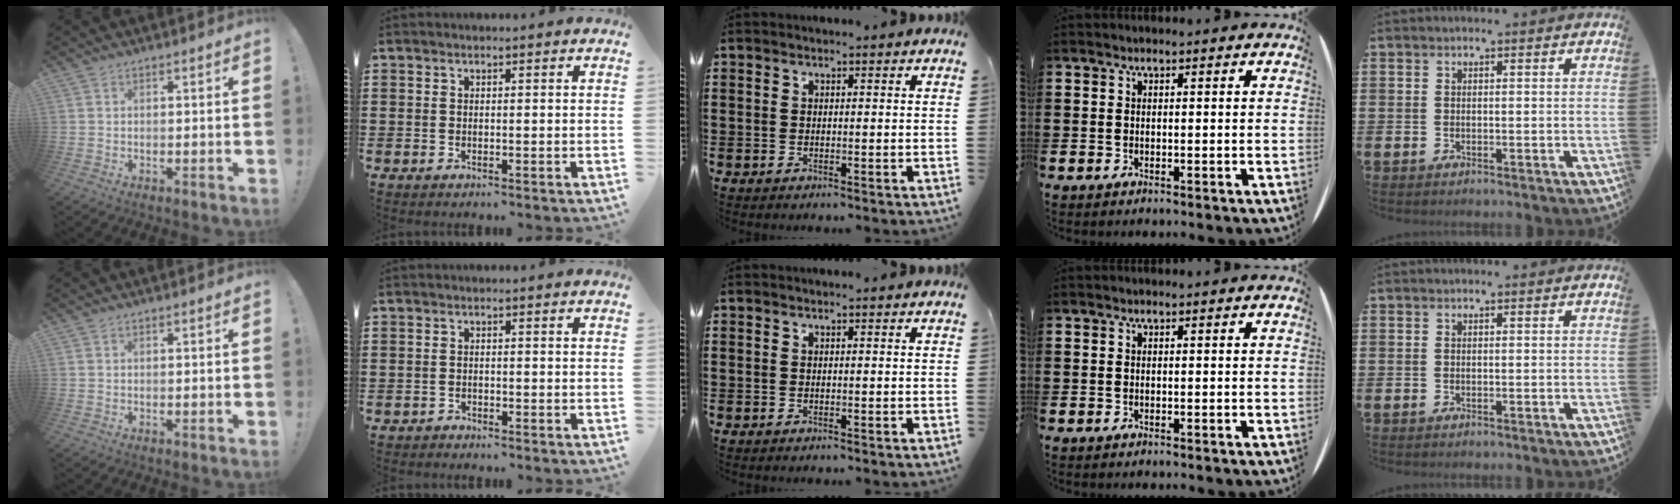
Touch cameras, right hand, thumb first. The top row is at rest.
{"index": {"total": 0.7, "force": [-0.7, 0.2, -0.1], "torque": [-0.002, 0.002, -0.016]}}